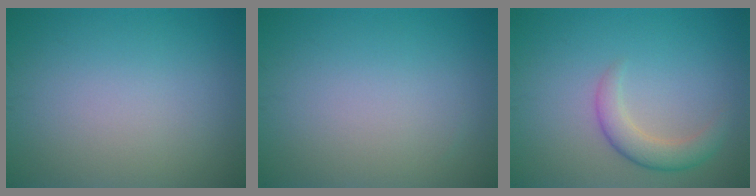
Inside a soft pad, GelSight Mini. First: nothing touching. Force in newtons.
{"total": 0.0}
{"total": 2.9, "press": 2.9, "slide": 0.2}